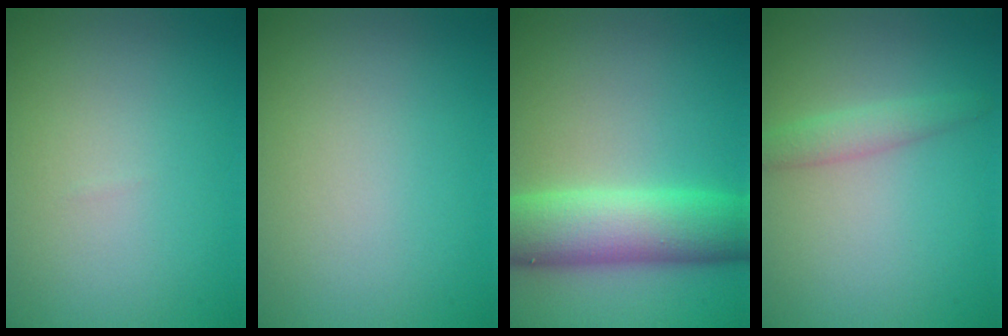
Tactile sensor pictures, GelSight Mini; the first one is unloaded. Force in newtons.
{"total": 0.0}
{"total": 7.9, "press": 7.8, "slide": 0.5}
{"total": 1.8, "press": 1.8, "slide": 0.1}